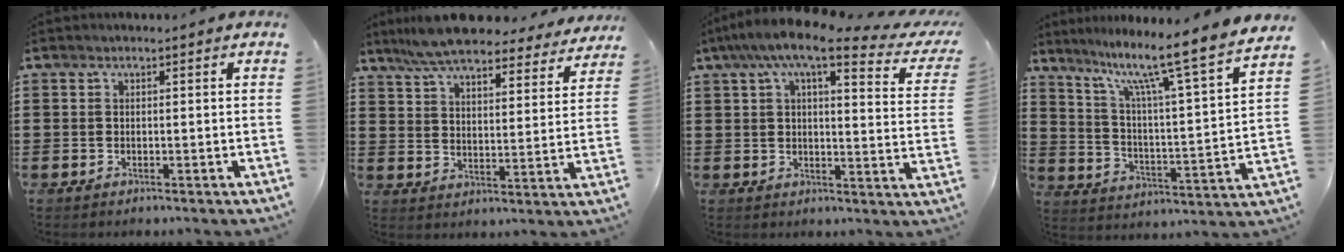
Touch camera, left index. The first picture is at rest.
{"total": 8.7, "force": [7.9, 1.0, 3.4], "torque": [-0.096, -0.034, 0.144]}
{"total": 8.8, "force": [6.4, 1.3, 5.9], "torque": [-0.123, -0.026, 0.105]}
{"total": 10.4, "force": [8.5, -0.9, 5.9], "torque": [-0.122, -0.073, 0.125]}